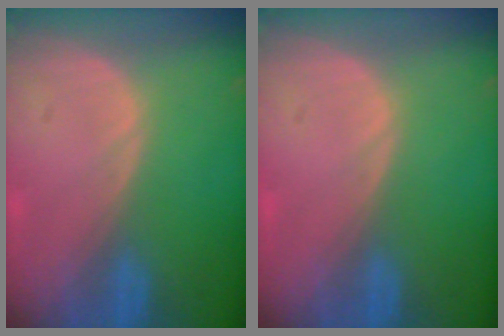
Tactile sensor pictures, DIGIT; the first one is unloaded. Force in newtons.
{"total": 0.0}